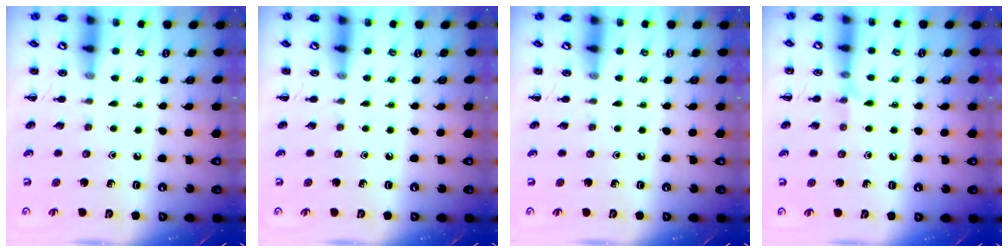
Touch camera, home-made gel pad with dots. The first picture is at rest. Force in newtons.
{"total": 0.0}
{"total": 0.0}
{"total": 5.1, "press": 4.9, "slide": 1.3}